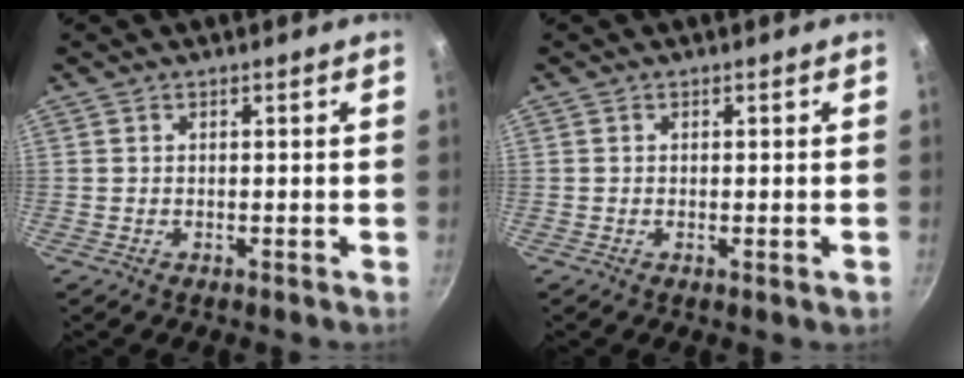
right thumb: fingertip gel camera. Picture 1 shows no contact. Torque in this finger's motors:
{"motor_torque": [-0.03, 0.35, -0.16, -0.08, -0.05]}